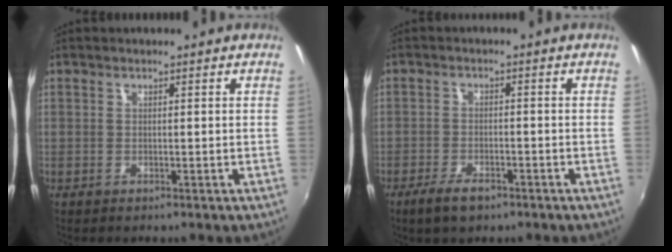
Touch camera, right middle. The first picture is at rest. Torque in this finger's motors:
{"motor_torque": [0.75, -1.39, -0.09, 0.00]}